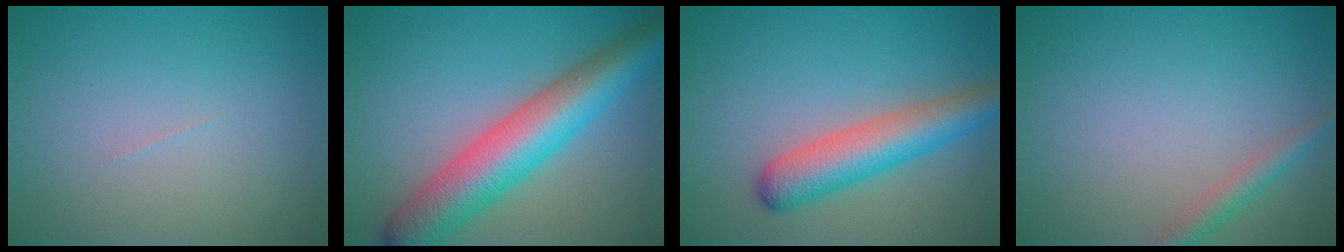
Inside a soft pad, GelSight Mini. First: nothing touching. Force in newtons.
{"total": 9.0, "press": 9.0, "slide": 0.2}
{"total": 5.7, "press": 5.7, "slide": 0.2}
{"total": 2.0, "press": 2.0, "slide": 0.1}